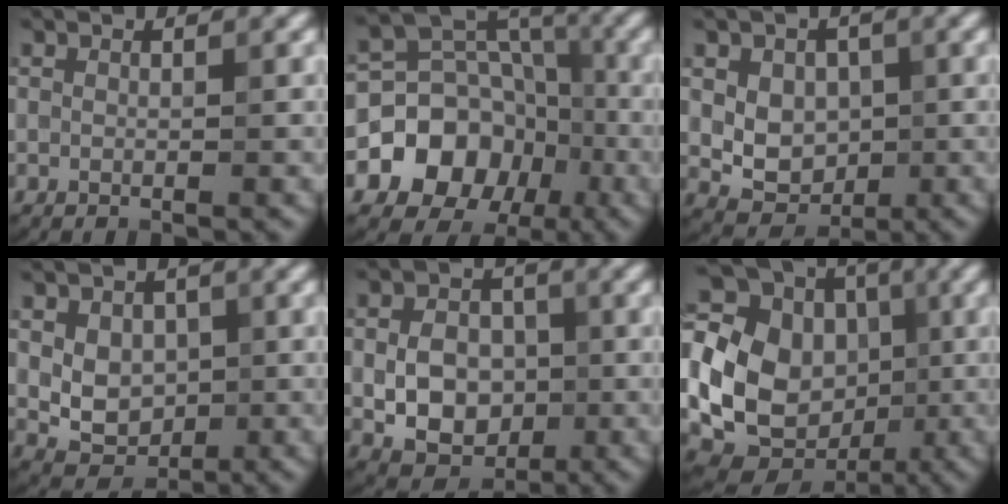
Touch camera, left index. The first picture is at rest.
{"total": 9.1, "force": [-3.4, 7.4, 4.2], "torque": [-0.070, 0.012, -0.072]}
{"total": 4.8, "force": [0.7, 3.8, 2.9], "torque": [-0.041, 0.001, 0.008]}
{"total": 4.1, "force": [0.5, 3.2, 2.6], "torque": [-0.041, -0.001, 0.006]}
{"total": 6.3, "force": [-1.0, 4.7, 4.0], "torque": [-0.053, 0.001, -0.027]}
{"total": 18.8, "force": [-1.2, 16.1, 9.5], "torque": [-0.210, 0.014, -0.057]}